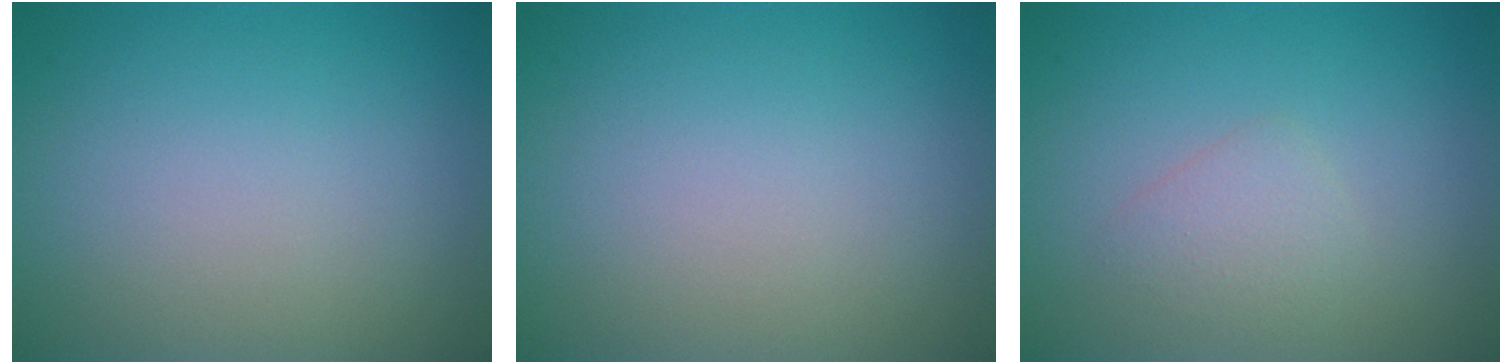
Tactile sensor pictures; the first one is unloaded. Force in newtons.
{"total": 0.0}
{"total": 1.7, "press": 1.7, "slide": 0.1}